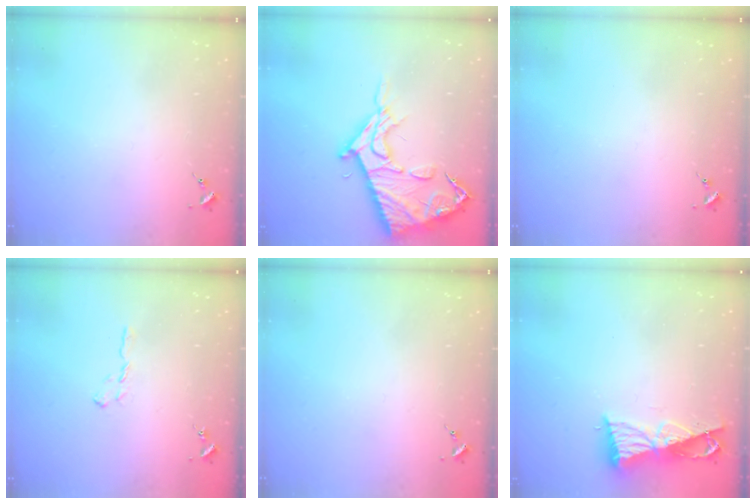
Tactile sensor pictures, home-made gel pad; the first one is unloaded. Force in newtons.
{"total": 17.0, "press": 16.9, "slide": 1.7}
{"total": 0.0}
{"total": 4.5, "press": 4.5, "slide": 0.7}
{"total": 0.0}
{"total": 9.6, "press": 9.6, "slide": 0.6}